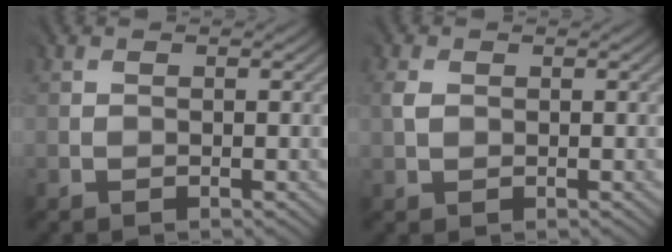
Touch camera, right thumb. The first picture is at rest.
{"total": 1.1, "force": [0.2, 0.9, 0.4], "torque": [-0.013, 0.000, 0.003]}